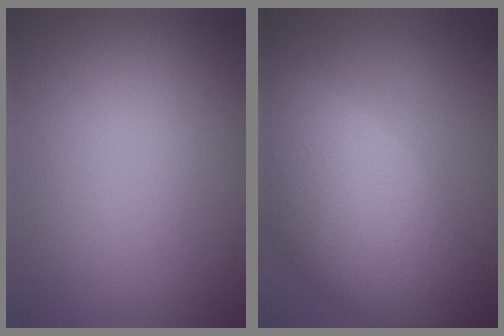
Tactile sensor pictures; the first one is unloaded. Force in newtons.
{"total": 10.6, "press": 10.6, "slide": 0.9}